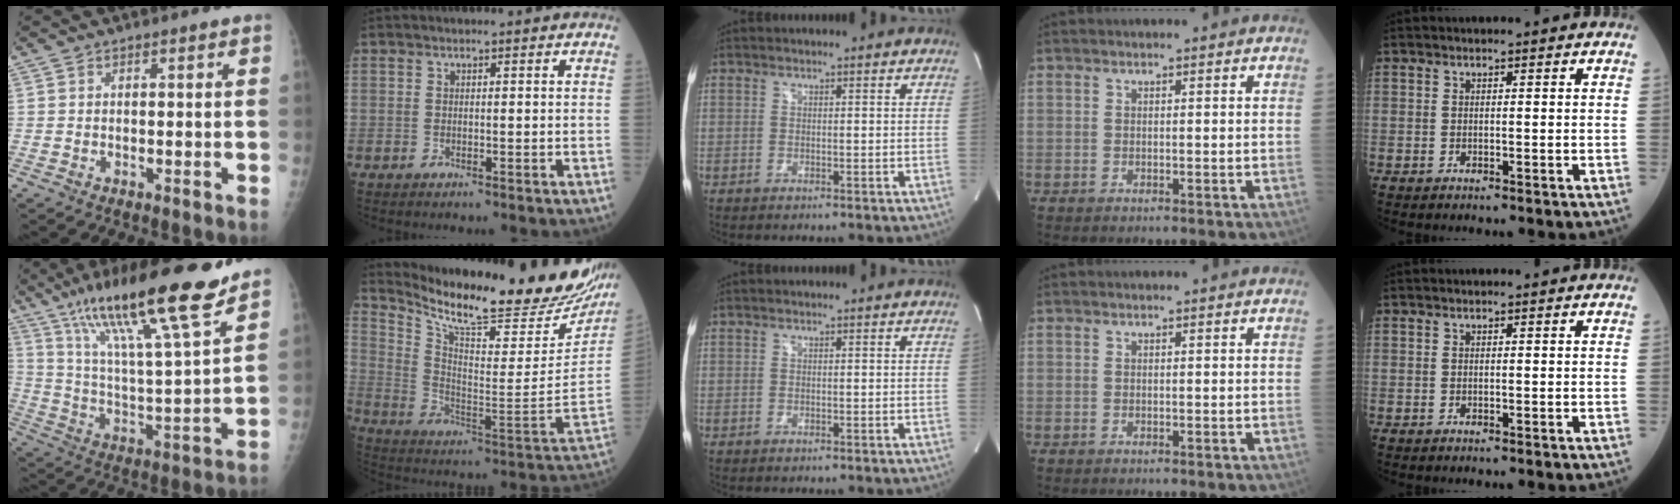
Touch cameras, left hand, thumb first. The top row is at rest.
{"thumb": {"total": 22.7, "force": [15.9, 2.5, 16.1], "torque": [-0.261, -0.062, 0.276]}, "index": {"total": 26.6, "force": [23.4, 3.4, 12.4], "torque": [-0.215, -0.086, 0.330]}}